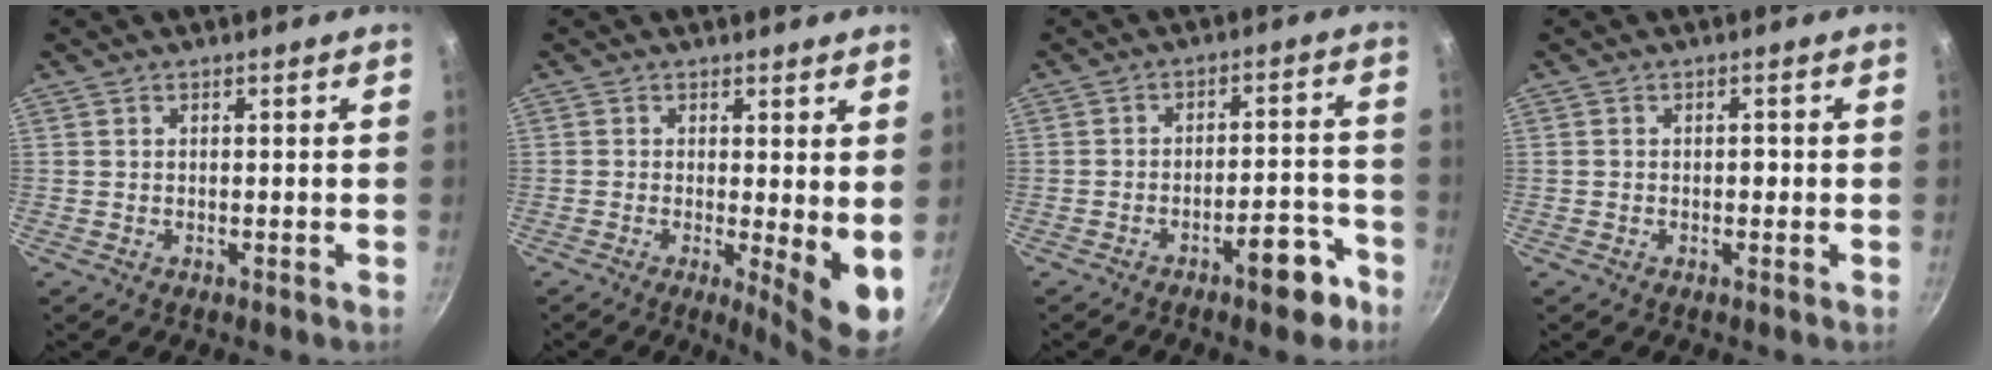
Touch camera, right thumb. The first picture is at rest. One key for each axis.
{"total": 7.2, "fx": -0.1, "fy": 2.0, "fz": 6.9, "tx": -0.089, "ty": -0.021, "tz": -0.001}
{"total": 8.5, "fx": -5.3, "fy": 3.1, "fz": 5.9, "tx": -0.057, "ty": 0.053, "tz": -0.063}
{"total": 1.2, "fx": -0.3, "fy": 0.8, "fz": 0.8, "tx": -0.008, "ty": 0.005, "tz": -0.007}